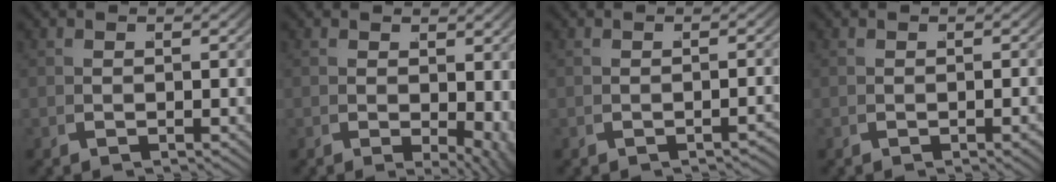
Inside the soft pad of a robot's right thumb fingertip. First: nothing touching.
{"total": 3.4, "force": [0.2, 1.7, 2.9], "torque": [-0.036, -0.018, 0.013]}
{"total": 1.5, "force": [-1.4, 0.2, 0.5], "torque": [-0.013, 0.002, -0.018]}
{"total": 0.7, "force": [-0.3, 0.1, 0.6], "torque": [-0.011, 0.004, -0.005]}